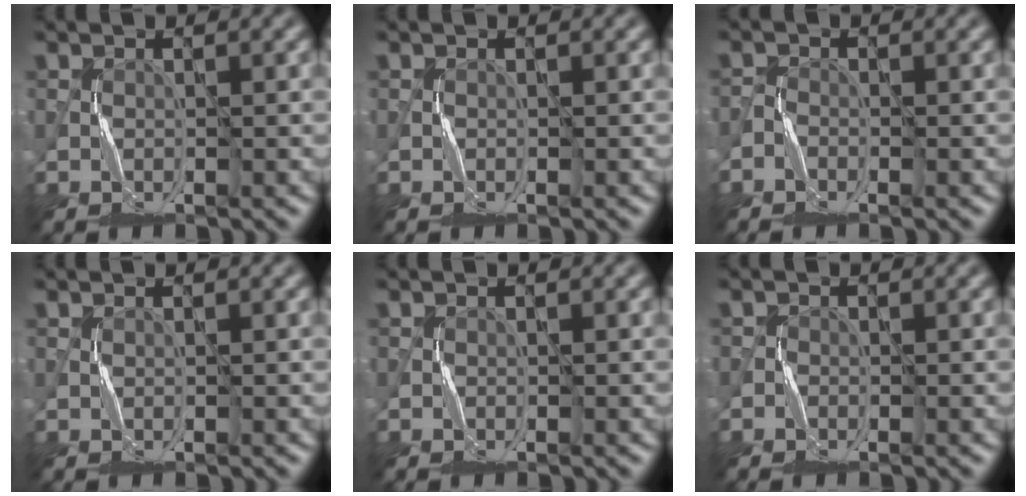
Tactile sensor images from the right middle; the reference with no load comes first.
{"total": 0.0}
{"total": 0.9, "force": [-0.8, 0.4, 0.2], "torque": [-0.002, 0.001, -0.016]}
{"total": 0.0}
{"total": 0.0}
{"total": 0.6, "force": [-0.4, 0.4, -0.1], "torque": [0.004, 0.001, -0.006]}